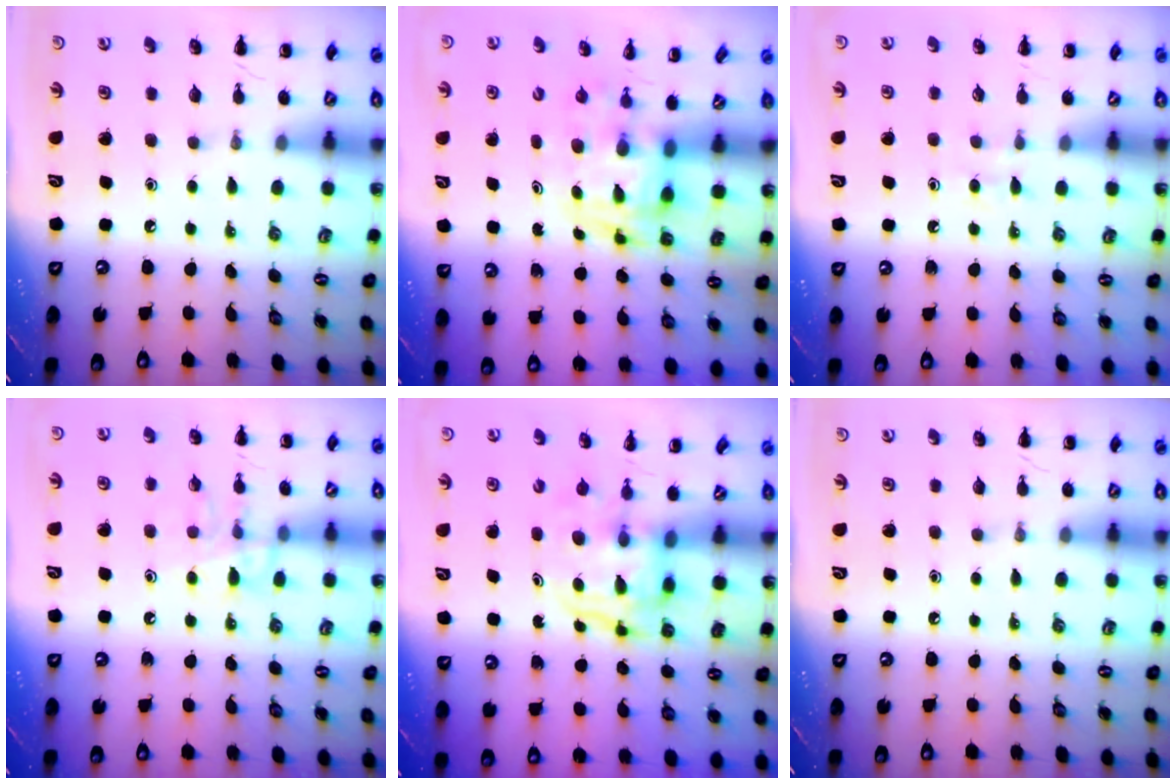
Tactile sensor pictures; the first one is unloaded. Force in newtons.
{"total": 3.5, "press": 3.5, "slide": 0.6}
{"total": 2.6, "press": 2.5, "slide": 0.9}
{"total": 10.4, "press": 10.3, "slide": 1.0}
{"total": 3.6, "press": 3.6, "slide": 0.4}
{"total": 0.0}